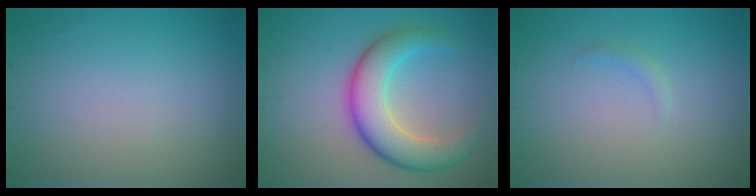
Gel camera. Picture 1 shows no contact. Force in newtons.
{"total": 6.7, "press": 6.7, "slide": 0.1}
{"total": 0.7, "press": 0.7, "slide": 0.1}